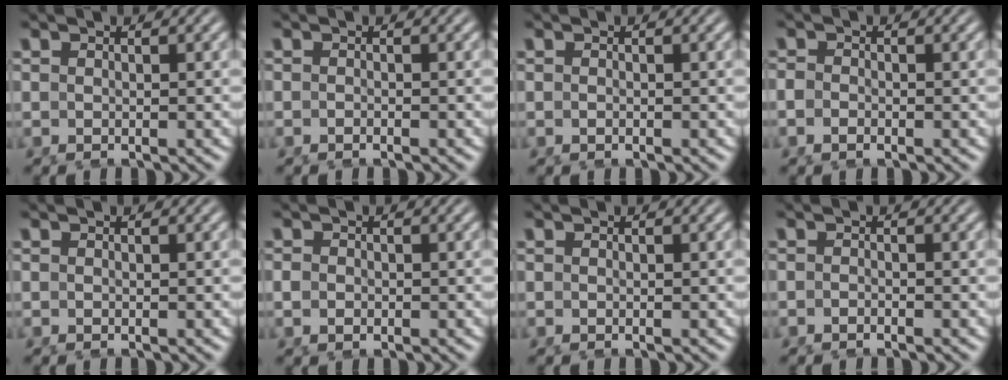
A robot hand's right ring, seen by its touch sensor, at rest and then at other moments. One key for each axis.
{"total": 0.7, "fx": -0.6, "fy": -0.4, "fz": 0.1, "tx": -0.002, "ty": -0.004, "tz": -0.010}
{"total": 0.5, "fx": -0.4, "fy": -0.3, "fz": 0.1, "tx": -0.004, "ty": -0.006, "tz": -0.004}
{"total": 1.3, "fx": -0.9, "fy": 0.7, "fz": 0.6, "tx": -0.015, "ty": -0.010, "tz": -0.015}
{"total": 0.0}
{"total": 0.9, "fx": -0.6, "fy": 0.3, "fz": 0.5, "tx": -0.012, "ty": -0.013, "tz": -0.003}
{"total": 0.0}
{"total": 1.0, "fx": -0.9, "fy": -0.4, "fz": 0.0, "tx": -0.001, "ty": -0.006, "tz": -0.015}